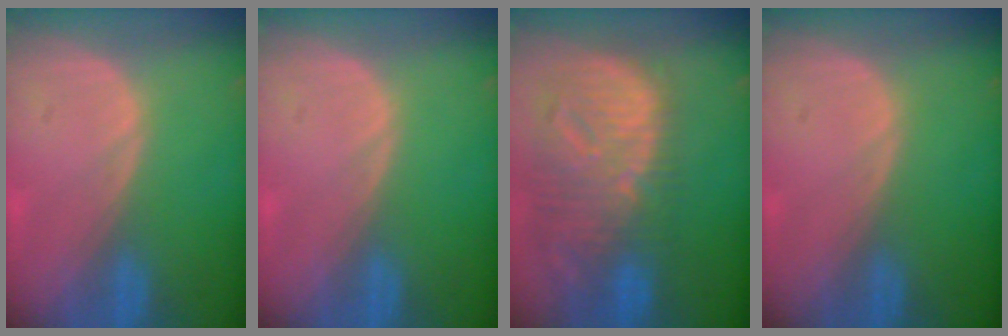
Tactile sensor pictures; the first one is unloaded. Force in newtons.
{"total": 0.0}
{"total": 12.7, "press": 11.0, "slide": 6.4}
{"total": 0.0}